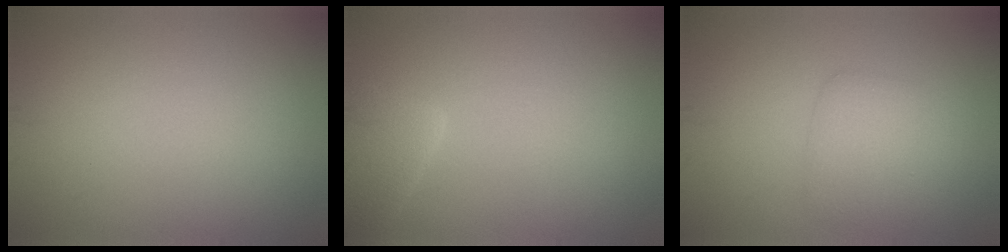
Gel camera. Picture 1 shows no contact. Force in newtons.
{"total": 2.8, "press": 2.7, "slide": 0.3}
{"total": 2.7, "press": 2.7, "slide": 0.1}